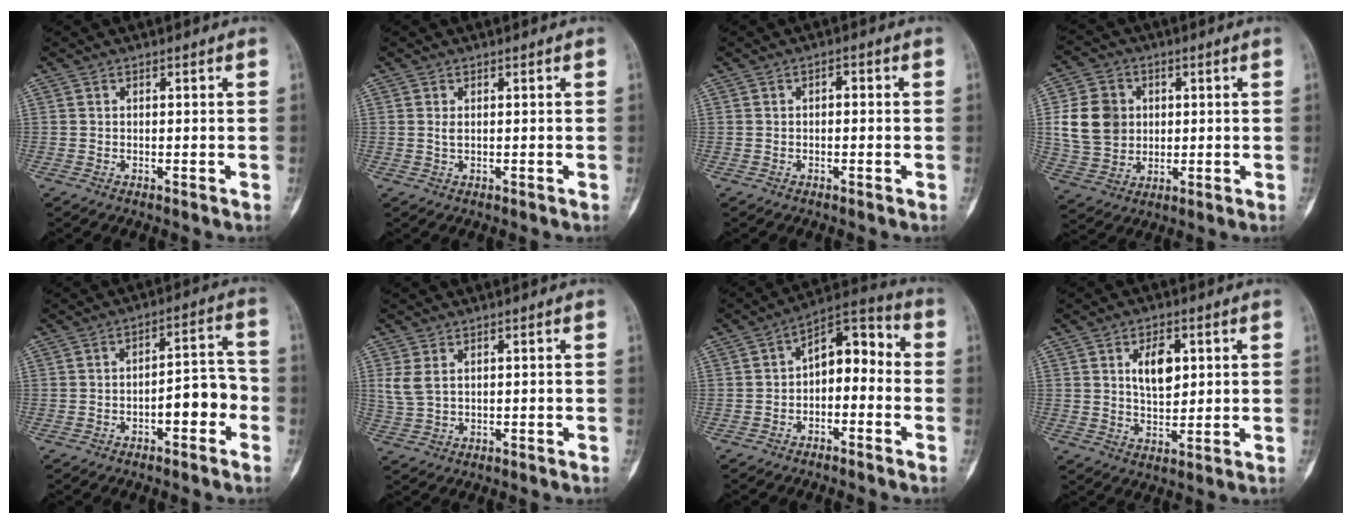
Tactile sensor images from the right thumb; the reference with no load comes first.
{"total": 0.9, "force": [0.2, 0.4, 0.8], "torque": [-0.013, -0.001, 0.005]}
{"total": 1.5, "force": [0.0, 0.9, 1.2], "torque": [-0.007, 0.005, -0.006]}
{"total": 11.7, "force": [1.7, 9.9, 5.9], "torque": [-0.087, 0.001, 0.038]}
{"total": 7.3, "force": [-2.8, 3.2, 6.0], "torque": [-0.070, 0.043, -0.041]}
{"total": 3.6, "force": [1.4, 2.0, 2.6], "torque": [-0.062, 0.001, 0.038]}
{"total": 9.8, "force": [-1.4, 5.9, 7.7], "torque": [-0.082, 0.050, -0.039]}
{"total": 7.1, "force": [2.2, 4.0, 5.4], "torque": [-0.074, -0.014, 0.042]}